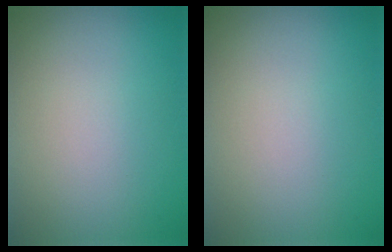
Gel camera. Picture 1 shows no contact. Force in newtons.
{"total": 0.0}